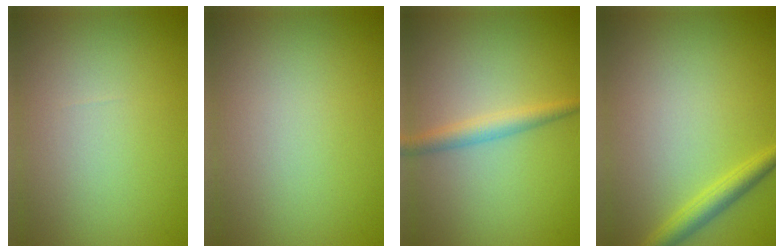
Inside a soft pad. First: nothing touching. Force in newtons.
{"total": 0.0}
{"total": 2.2, "press": 2.2, "slide": 0.1}
{"total": 2.5, "press": 2.5, "slide": 0.1}